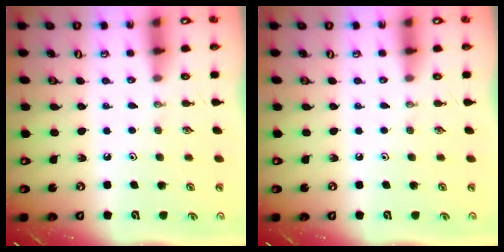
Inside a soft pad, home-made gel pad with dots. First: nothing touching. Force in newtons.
{"total": 0.0}